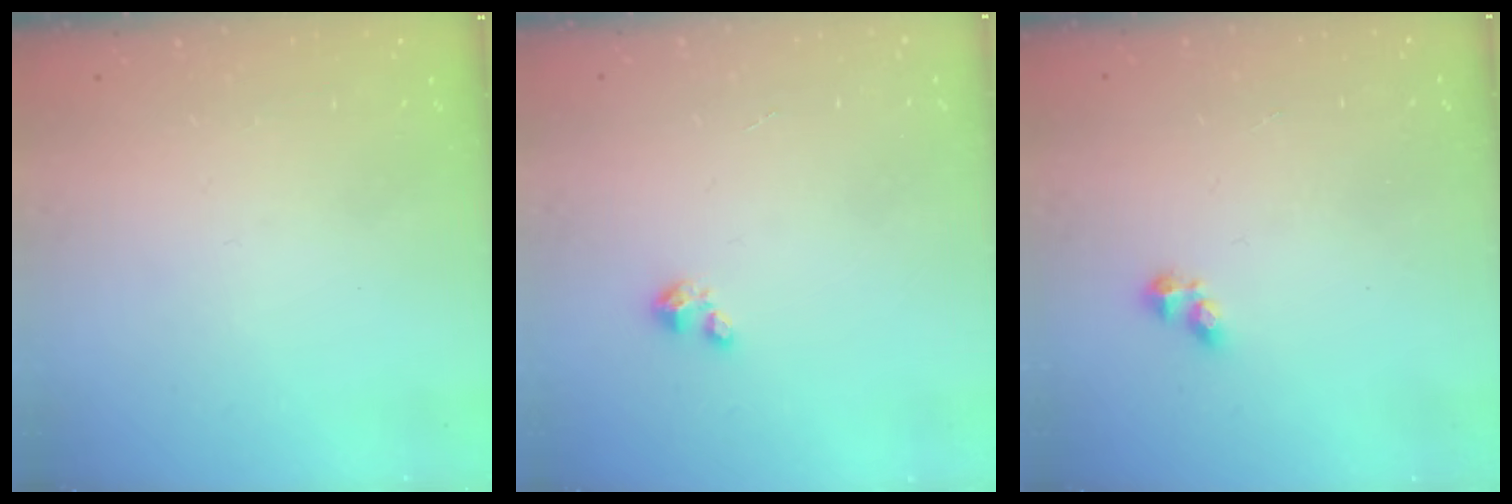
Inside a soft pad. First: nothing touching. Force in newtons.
{"total": 1.5, "press": 1.5, "slide": 0.1}
{"total": 2.7, "press": 2.7, "slide": 0.4}